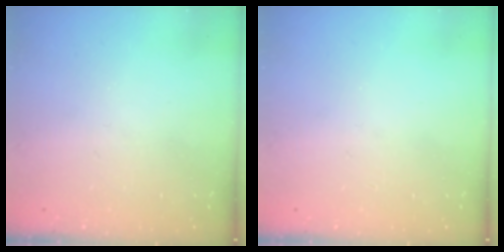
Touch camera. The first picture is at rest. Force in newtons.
{"total": 0.0}